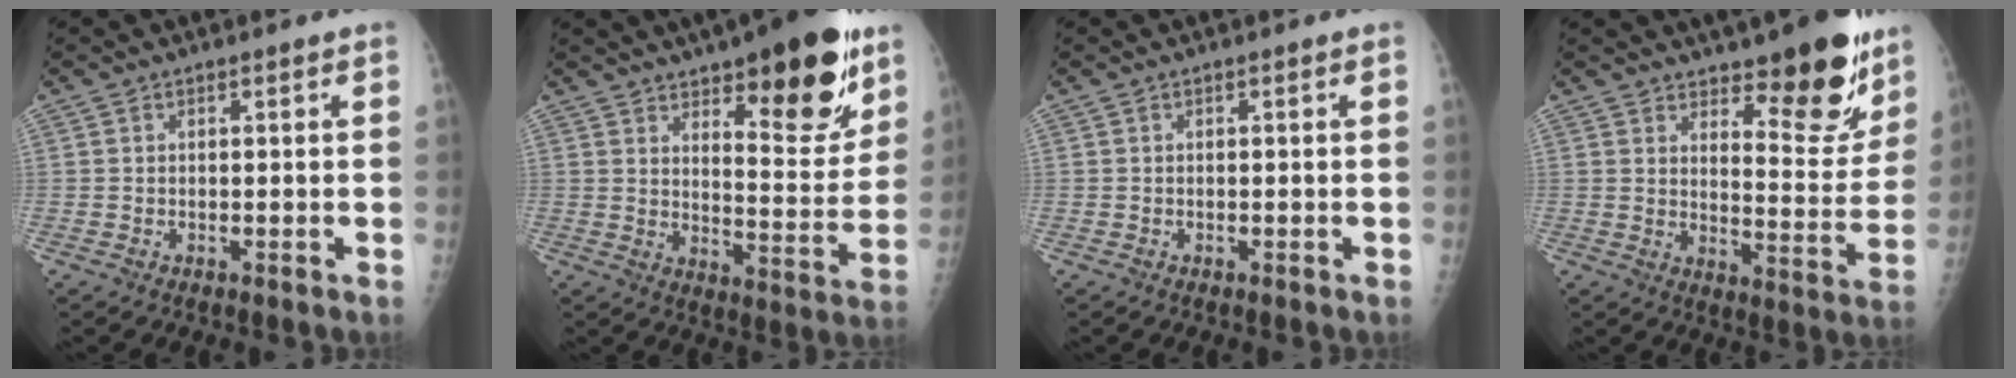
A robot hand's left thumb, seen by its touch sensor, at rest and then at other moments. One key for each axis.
{"total": 19.1, "fx": 11.7, "fy": 6.7, "fz": 13.6, "tx": -0.137, "ty": -0.074, "tz": 0.171}
{"total": 0.0}
{"total": 13.9, "fx": 9.8, "fy": 4.9, "fz": 8.6, "tx": -0.063, "ty": -0.077, "tz": 0.146}